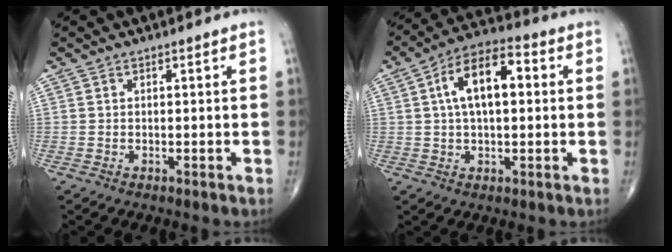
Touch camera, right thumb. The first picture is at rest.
{"total": 12.4, "force": [2.3, 6.2, 10.6], "torque": [-0.176, 0.023, 0.029]}